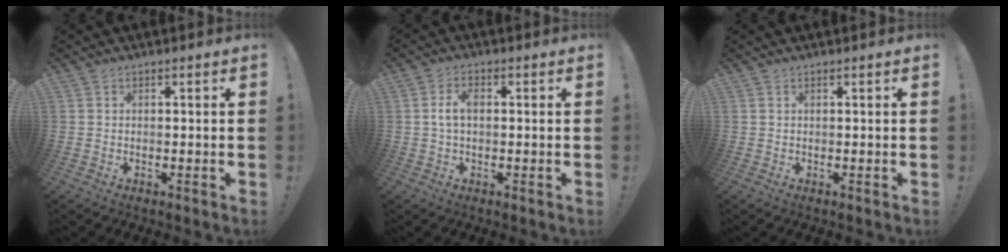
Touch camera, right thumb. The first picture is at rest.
{"total": 4.2, "force": [0.3, 2.4, 3.5], "torque": [-0.060, 0.010, 0.004]}
{"total": 0.0}